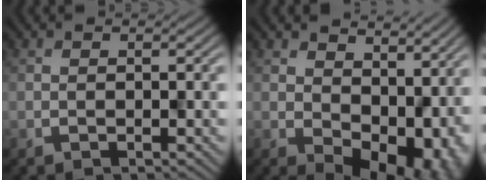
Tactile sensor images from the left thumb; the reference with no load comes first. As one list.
[{"total": 11.5, "force": [0.9, 7.8, 8.3], "torque": [-0.101, -0.039, 0.049]}]